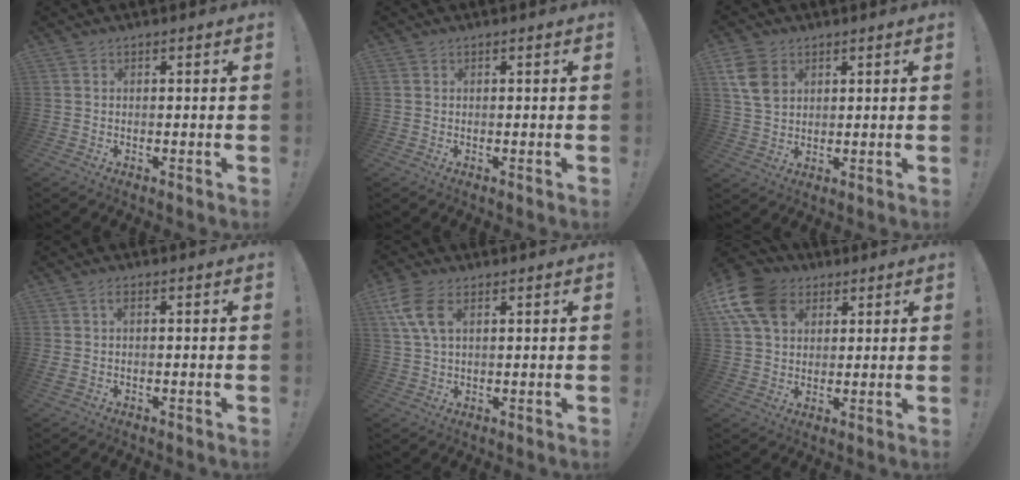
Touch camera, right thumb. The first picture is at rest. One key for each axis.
{"total": 0.0}
{"total": 9.6, "fx": 3.8, "fy": 7.0, "fz": 5.3, "tx": -0.102, "ty": -0.003, "tz": 0.077}
{"total": 2.1, "fx": 0.4, "fy": 0.7, "fz": 1.9, "tx": -0.034, "ty": 0.003, "tz": 0.005}
{"total": 9.2, "fx": 3.7, "fy": 5.0, "fz": 6.8, "tx": -0.145, "ty": -0.004, "tz": 0.072}
{"total": 15.0, "fx": 5.9, "fy": 11.1, "fz": 8.1, "tx": -0.149, "ty": -0.021, "tz": 0.117}